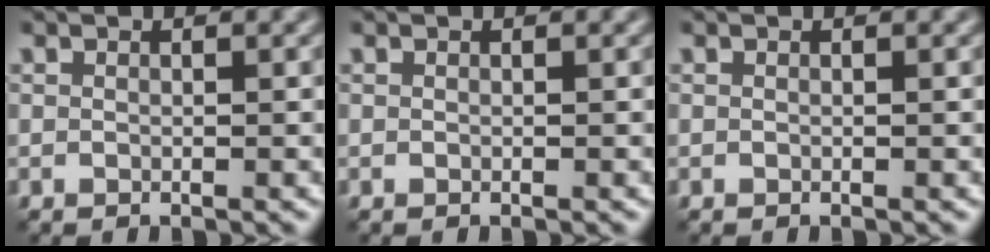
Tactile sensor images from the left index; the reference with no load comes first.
{"total": 0.0}
{"total": 0.0}